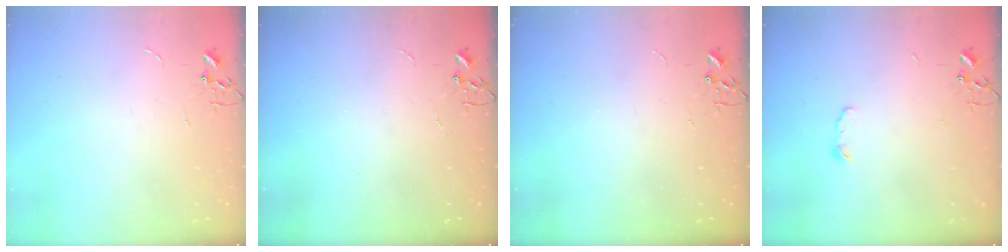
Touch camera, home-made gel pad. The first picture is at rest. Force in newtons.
{"total": 0.0}
{"total": 0.0}
{"total": 3.7, "press": 3.5, "slide": 0.9}